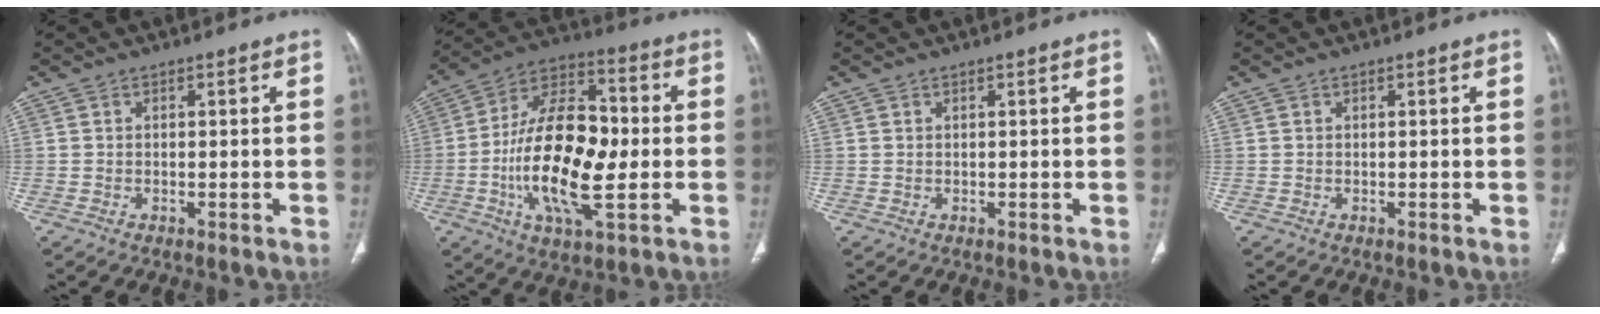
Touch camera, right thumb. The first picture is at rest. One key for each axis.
{"total": 21.0, "fx": -2.4, "fy": 9.7, "fz": 18.4, "tx": -0.322, "ty": 0.020, "tz": -0.043}
{"total": 0.0}
{"total": 0.0}